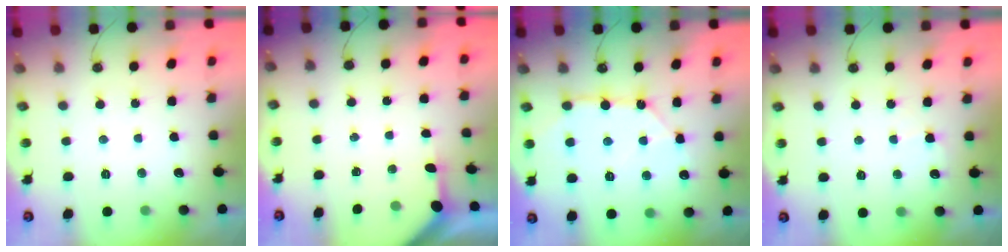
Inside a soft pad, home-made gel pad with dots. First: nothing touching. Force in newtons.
{"total": 3.1, "press": 3.1, "slide": 0.3}
{"total": 11.4, "press": 11.3, "slide": 1.0}
{"total": 3.8, "press": 3.7, "slide": 0.7}